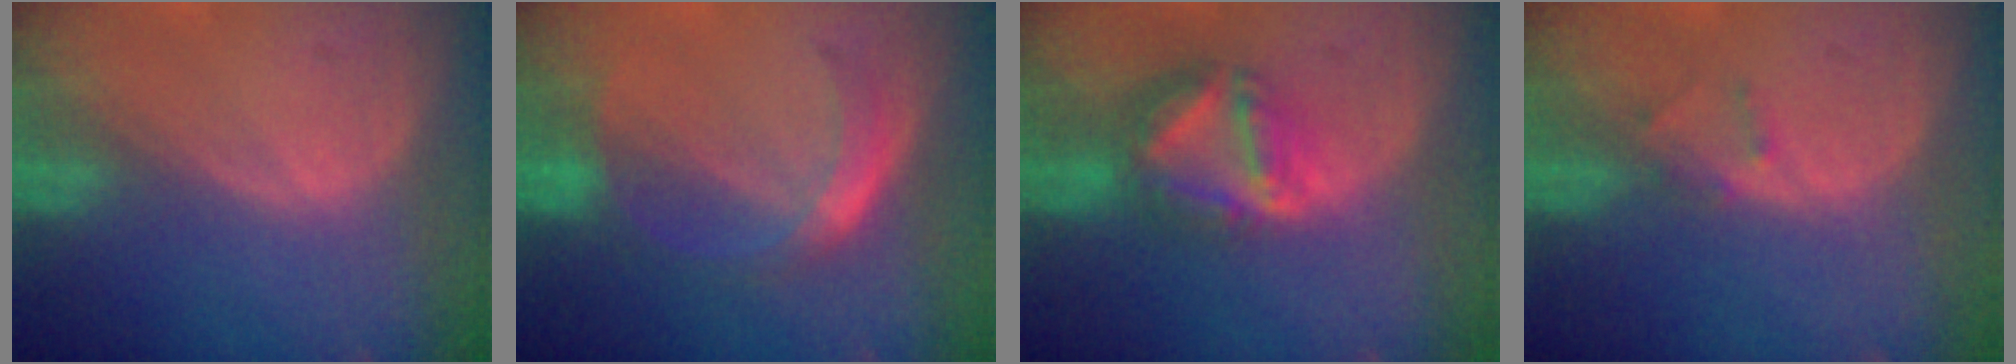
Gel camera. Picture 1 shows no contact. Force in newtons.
{"total": 6.0, "press": 5.2, "slide": 3.1}
{"total": 7.6, "press": 6.7, "slide": 3.6}
{"total": 1.3, "press": 1.1, "slide": 0.8}